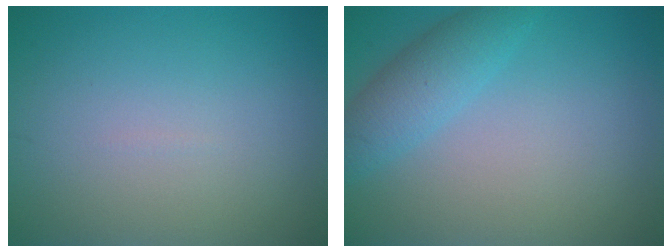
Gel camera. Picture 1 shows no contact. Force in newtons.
{"total": 3.3, "press": 3.3, "slide": 0.1}